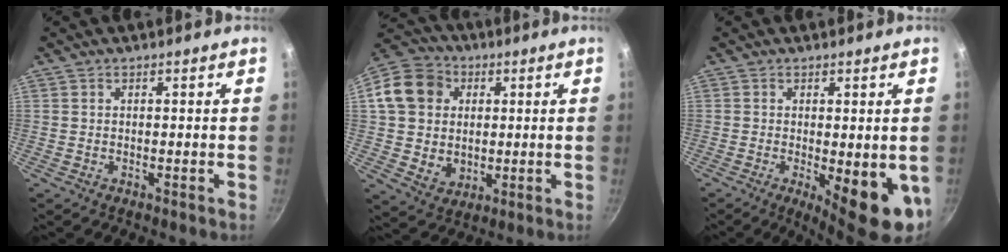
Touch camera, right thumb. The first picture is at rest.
{"total": 15.2, "force": [2.6, 13.1, 7.3], "torque": [-0.111, 0.011, 0.047]}
{"total": 11.1, "force": [-2.4, 3.5, 10.3], "torque": [-0.116, -0.011, -0.020]}